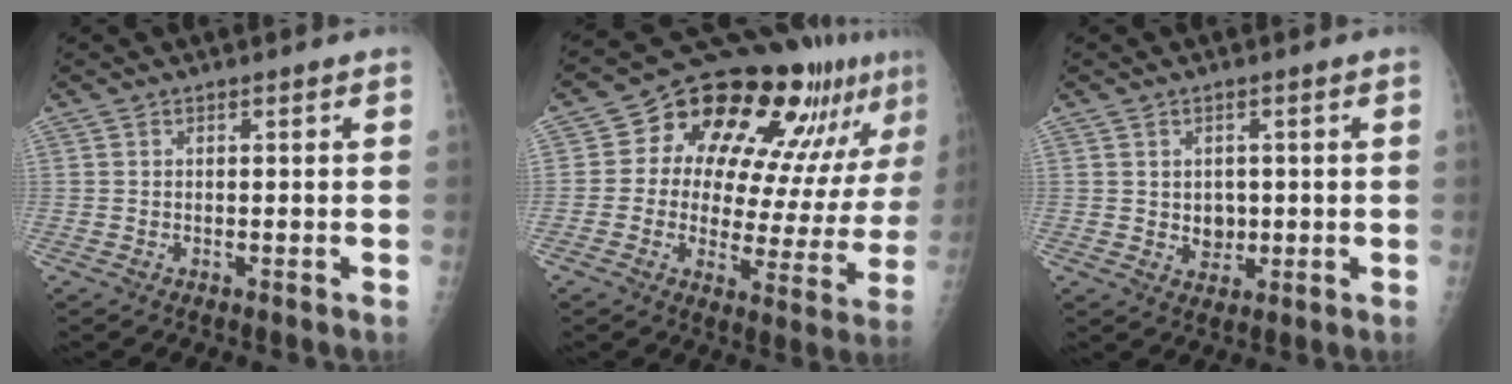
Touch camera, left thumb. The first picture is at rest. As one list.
[{"total": 23.2, "force": [11.5, 10.6, 17.1], "torque": [-0.203, -0.002, 0.163]}, {"total": 3.6, "force": [0.2, 3.1, 1.9], "torque": [-0.009, -0.003, 0.011]}]